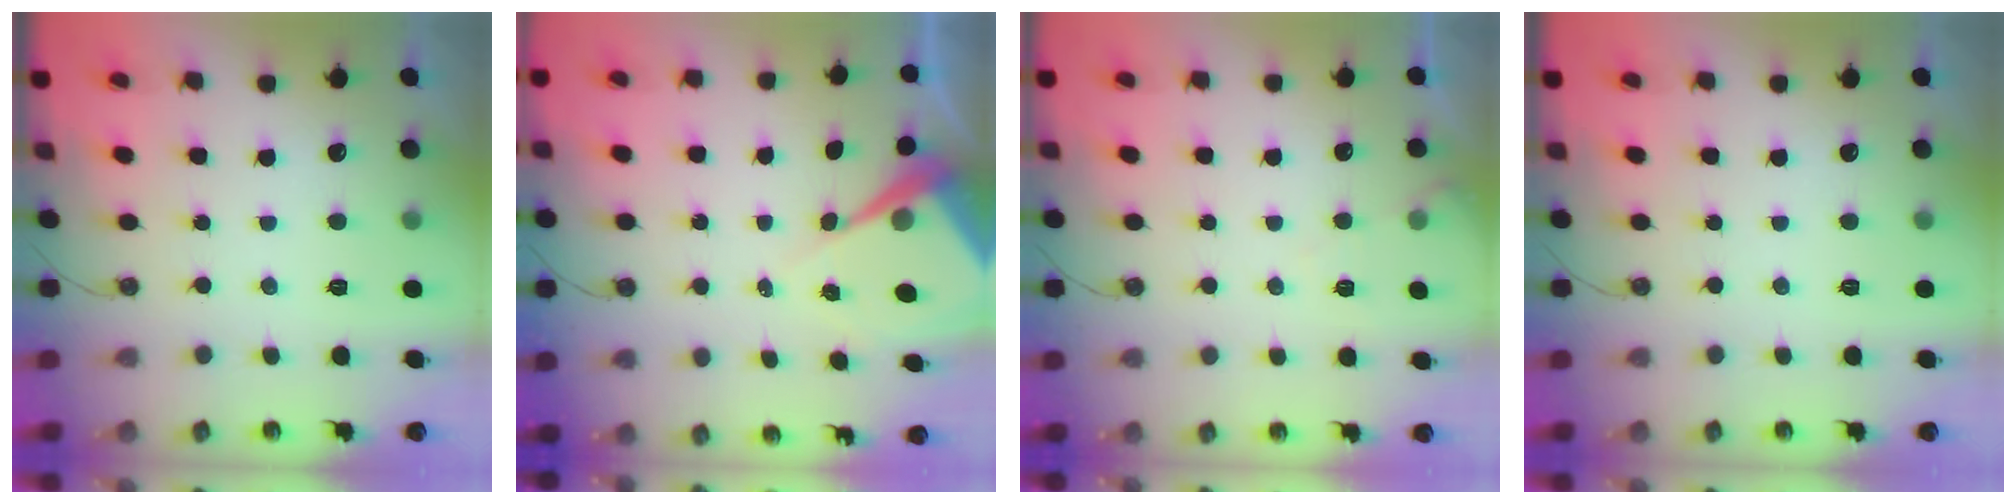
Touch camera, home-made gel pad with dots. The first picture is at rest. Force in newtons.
{"total": 7.6, "press": 7.6, "slide": 0.6}
{"total": 4.1, "press": 4.0, "slide": 0.7}
{"total": 0.0}